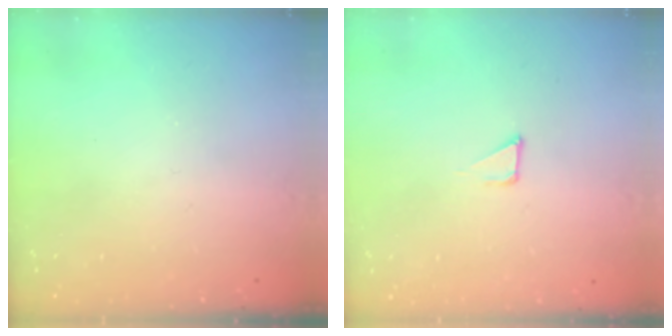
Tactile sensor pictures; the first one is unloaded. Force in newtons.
{"total": 2.9, "press": 2.9, "slide": 0.3}